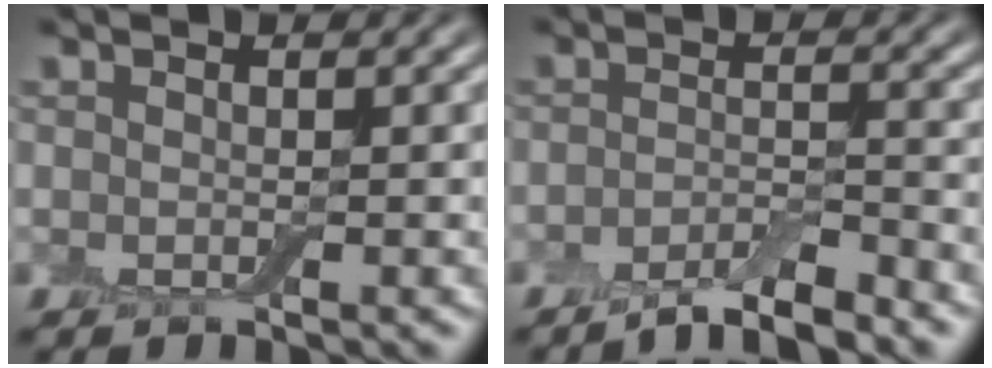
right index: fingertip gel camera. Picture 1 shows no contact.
{"total": 3.8, "force": [-3.0, 0.7, 2.3], "torque": [-0.036, 0.002, -0.055]}